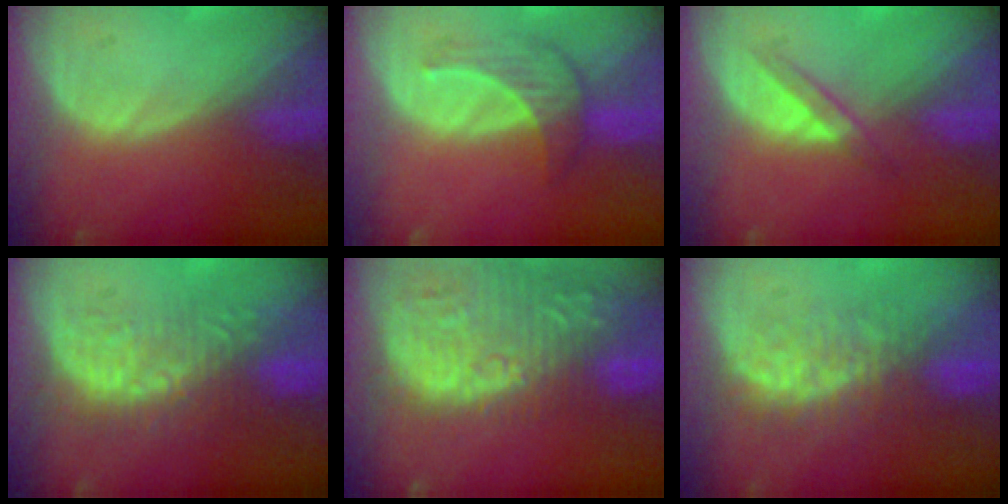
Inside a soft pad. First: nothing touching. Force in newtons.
{"total": 4.8, "press": 4.8, "slide": 0.5}
{"total": 2.9, "press": 2.8, "slide": 1.0}
{"total": 8.7, "press": 8.3, "slide": 2.5}
{"total": 15.5, "press": 13.1, "slide": 8.3}
{"total": 7.8, "press": 7.5, "slide": 2.1}